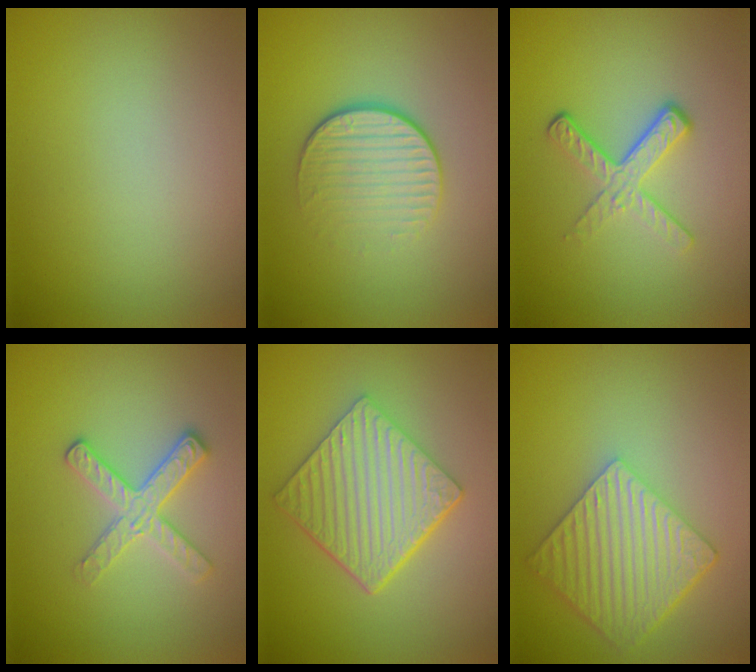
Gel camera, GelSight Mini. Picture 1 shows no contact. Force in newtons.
{"total": 4.2, "press": 2.6, "slide": 3.3}
{"total": 3.7, "press": 2.3, "slide": 2.9}
{"total": 2.9, "press": 2.8, "slide": 0.8}
{"total": 6.5, "press": 4.5, "slide": 4.7}
{"total": 6.1, "press": 4.5, "slide": 4.1}